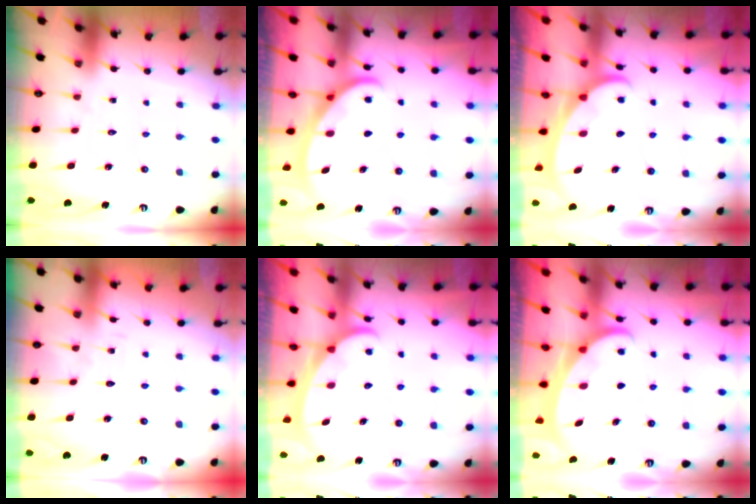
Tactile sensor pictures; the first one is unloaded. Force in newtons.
{"total": 2.8, "press": 2.8, "slide": 0.4}
{"total": 2.6, "press": 2.6, "slide": 0.4}
{"total": 2.2, "press": 2.2, "slide": 0.2}
{"total": 2.5, "press": 2.5, "slide": 0.4}
{"total": 2.3, "press": 2.2, "slide": 0.4}